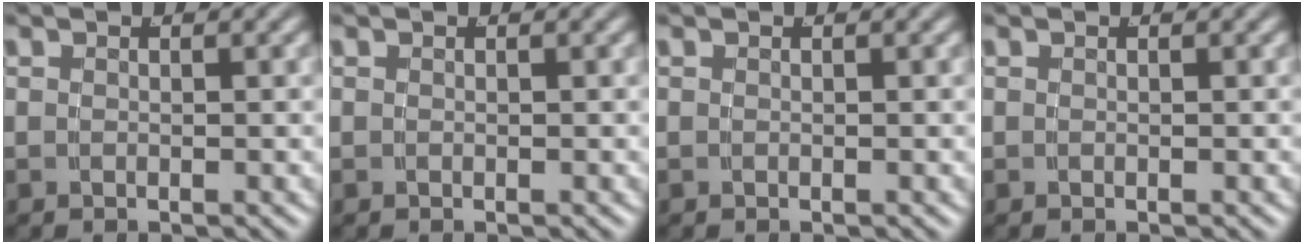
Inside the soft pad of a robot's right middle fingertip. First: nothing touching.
{"total": 0.0}
{"total": 0.0}
{"total": 0.0}